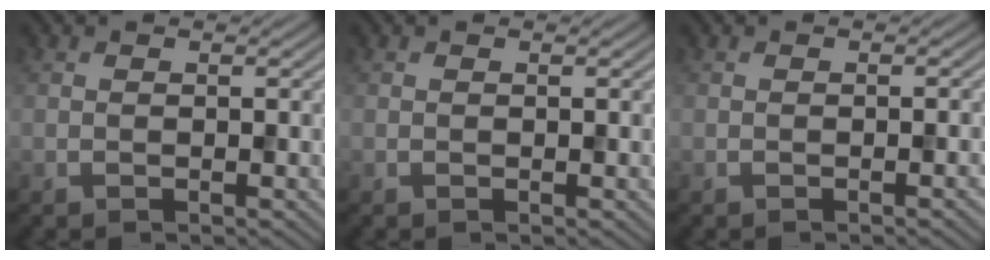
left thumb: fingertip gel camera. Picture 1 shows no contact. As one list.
[{"total": 0.0}, {"total": 1.2, "force": [-0.4, 0.2, 1.1], "torque": [-0.012, 0.003, -0.007]}]